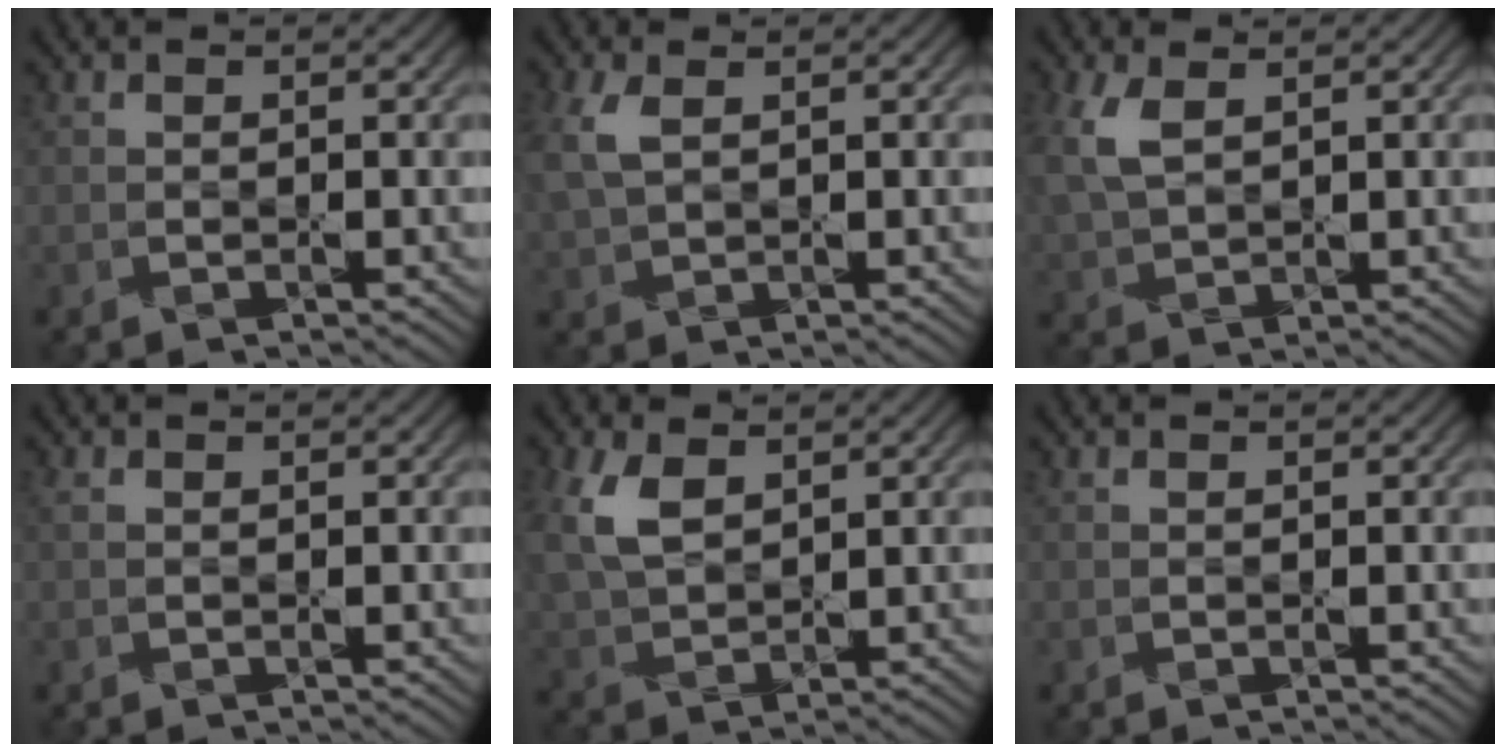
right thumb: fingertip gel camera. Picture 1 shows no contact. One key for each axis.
{"total": 5.0, "fx": 1.6, "fy": 2.7, "fz": 3.9, "tx": -0.116, "ty": 0.015, "tz": 0.031}
{"total": 6.1, "fx": 2.2, "fy": 3.2, "fz": 4.7, "tx": -0.133, "ty": 0.014, "tz": 0.045}
{"total": 0.5, "fx": 0.2, "fy": 0.3, "fz": 0.4, "tx": -0.014, "ty": 0.003, "tz": 0.004}
{"total": 7.3, "fx": 2.8, "fy": 4.2, "fz": 5.3, "tx": -0.145, "ty": 0.010, "tz": 0.058}
{"total": 0.0}